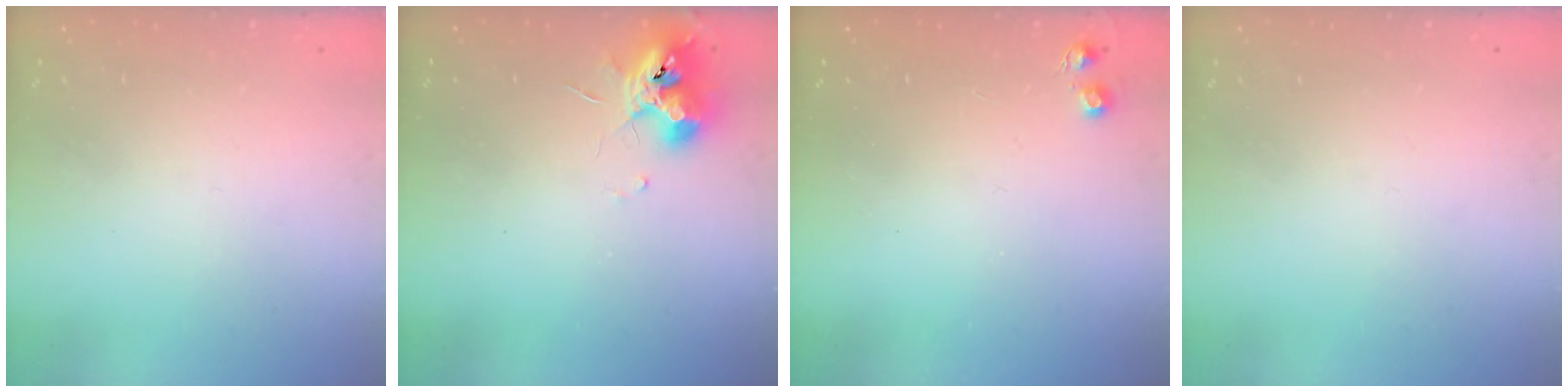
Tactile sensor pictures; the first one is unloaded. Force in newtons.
{"total": 10.9, "press": 10.9, "slide": 0.8}
{"total": 5.3, "press": 5.2, "slide": 0.7}
{"total": 0.0}